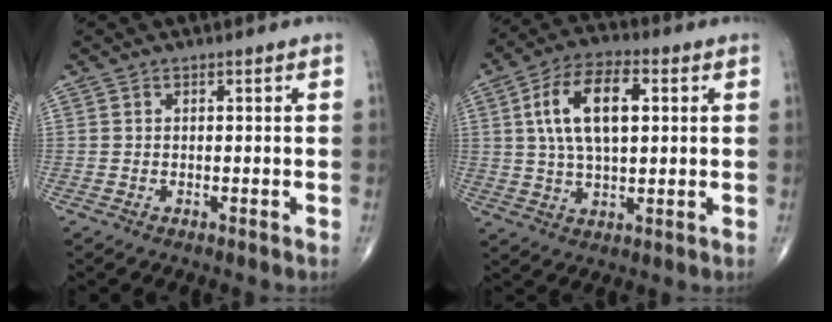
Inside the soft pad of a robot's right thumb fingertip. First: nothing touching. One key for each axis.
{"total": 13.4, "fx": 3.0, "fy": 6.5, "fz": 11.3, "tx": -0.203, "ty": 0.008, "tz": 0.053}